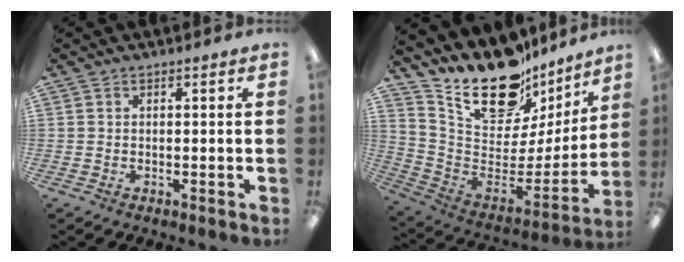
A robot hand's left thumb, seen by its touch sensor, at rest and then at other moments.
{"total": 22.2, "force": [17.1, 10.4, 9.6], "torque": [-0.152, -0.125, 0.307]}